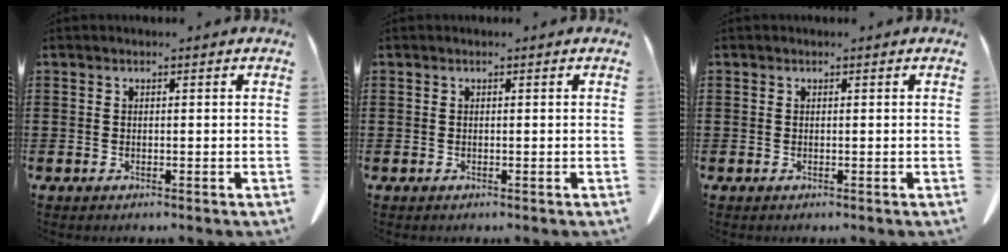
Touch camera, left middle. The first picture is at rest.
{"total": 0.0}
{"total": 0.0}